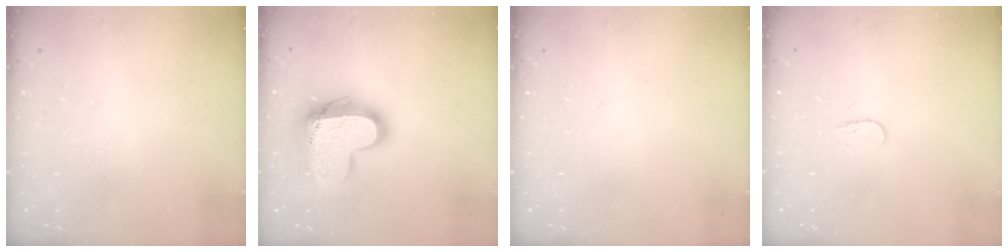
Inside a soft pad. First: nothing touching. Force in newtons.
{"total": 16.3, "press": 16.3, "slide": 1.0}
{"total": 0.0}
{"total": 3.7, "press": 3.7, "slide": 0.3}